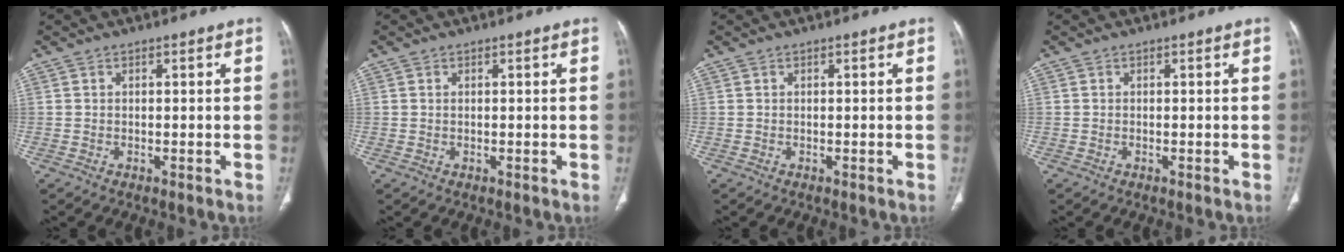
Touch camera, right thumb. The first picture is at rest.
{"total": 0.0}
{"total": 0.0}
{"total": 0.0}